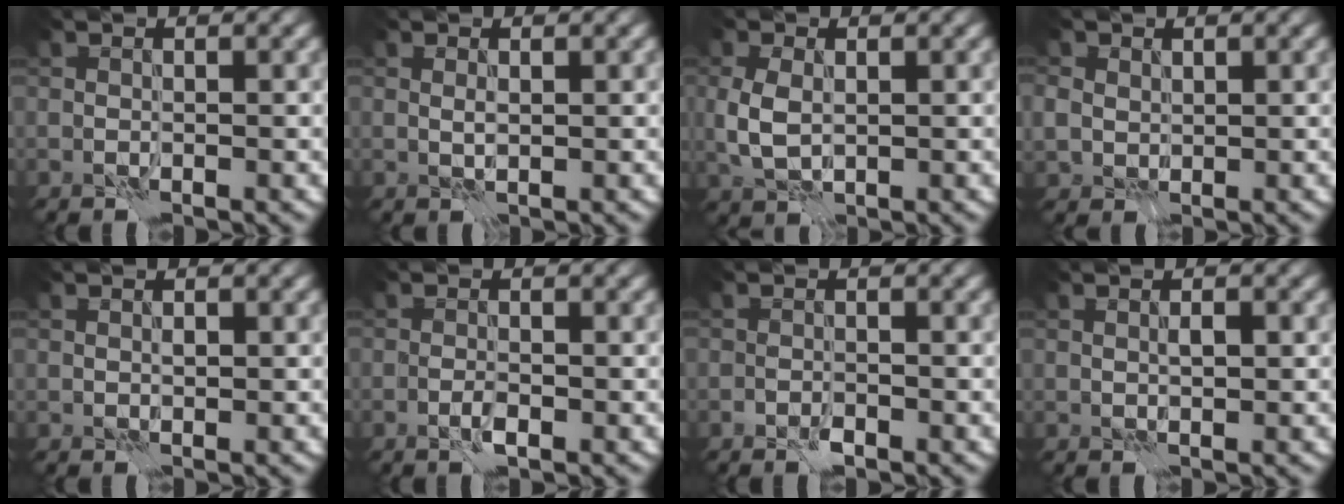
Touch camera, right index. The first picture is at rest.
{"total": 0.6, "force": [0.5, 0.1, 0.3], "torque": [-0.008, -0.003, 0.008]}
{"total": 3.0, "force": [0.3, 2.1, 2.1], "torque": [-0.056, -0.003, 0.008]}
{"total": 2.2, "force": [0.9, 1.9, 0.6], "torque": [-0.017, -0.002, 0.018]}
{"total": 0.6, "force": [0.4, 0.3, 0.2], "torque": [-0.003, -0.001, 0.009]}
{"total": 1.1, "force": [-0.4, 0.3, 0.9], "torque": [-0.018, 0.000, -0.010]}
{"total": 0.9, "force": [-0.6, 0.4, 0.5], "torque": [-0.009, -0.001, -0.013]}
{"total": 0.9, "force": [0.5, 0.3, 0.7], "torque": [-0.012, -0.002, 0.009]}